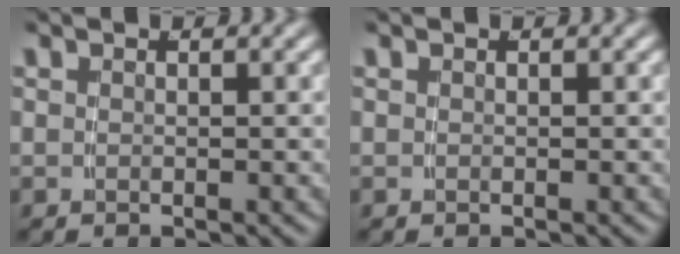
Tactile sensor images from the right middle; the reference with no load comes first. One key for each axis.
{"total": 0.0}